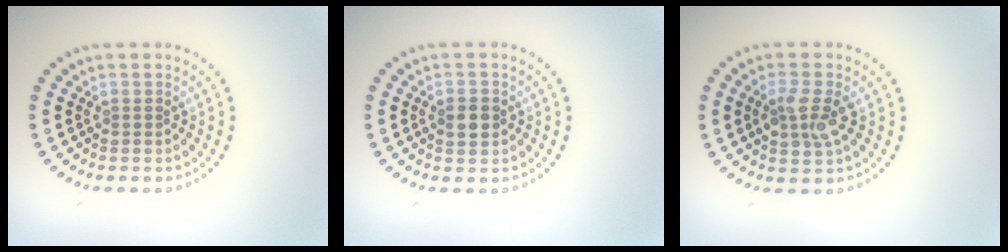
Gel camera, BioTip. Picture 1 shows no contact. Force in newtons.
{"total": 2.4, "press": 2.4, "slide": 0.0}
{"total": 2.8, "press": 2.7, "slide": 0.6}